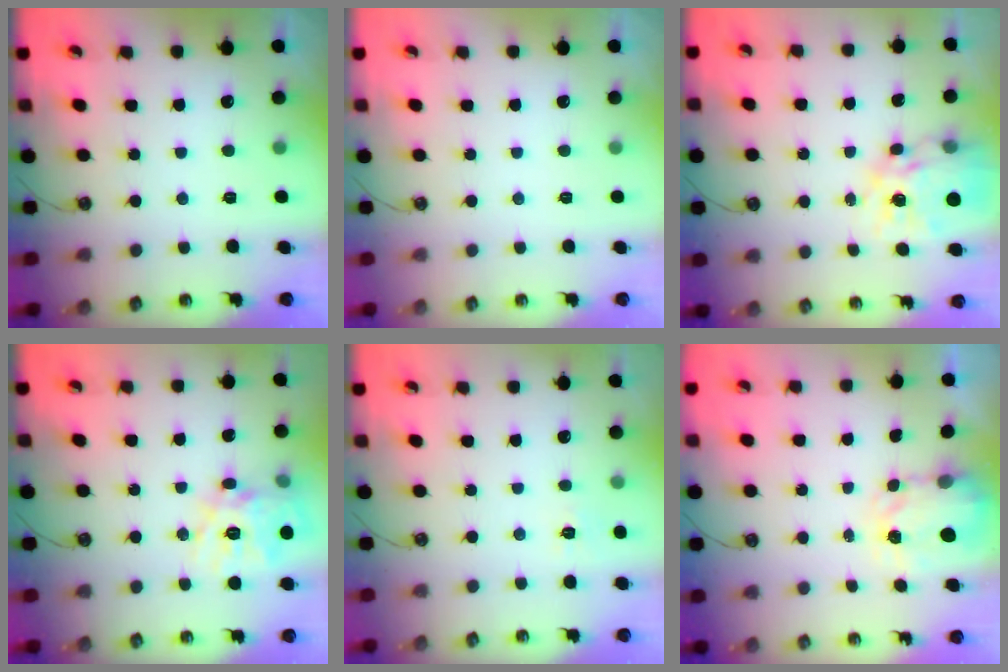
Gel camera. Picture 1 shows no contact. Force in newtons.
{"total": 0.0}
{"total": 16.7, "press": 16.6, "slide": 1.7}
{"total": 17.1, "press": 17.0, "slide": 1.9}
{"total": 5.5, "press": 5.4, "slide": 0.6}
{"total": 3.5, "press": 3.5, "slide": 0.6}